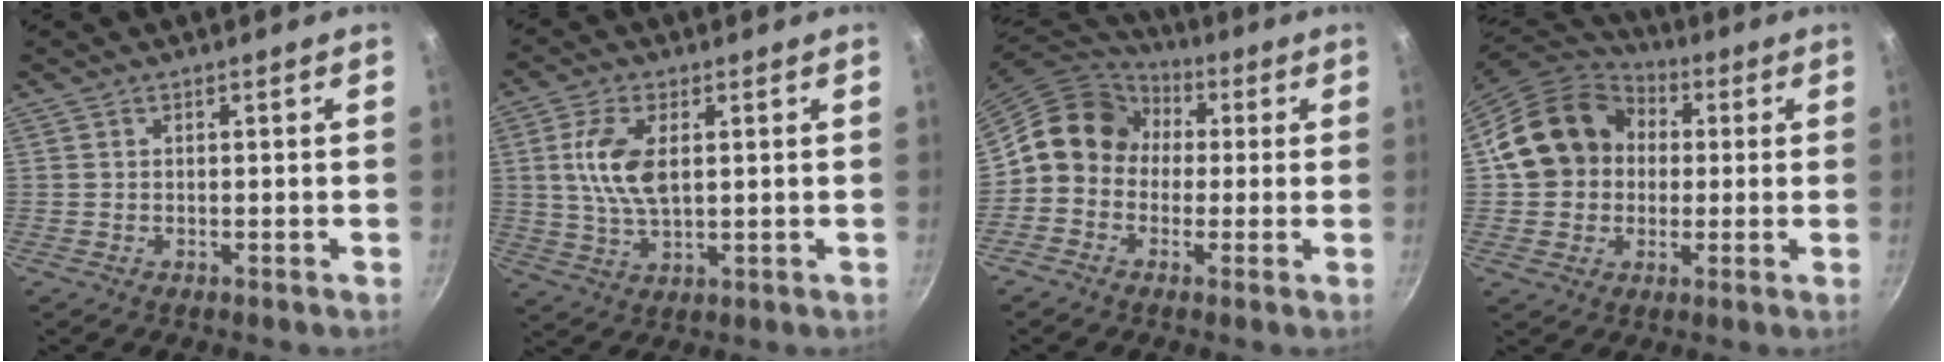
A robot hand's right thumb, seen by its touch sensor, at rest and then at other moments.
{"total": 9.4, "force": [1.8, 4.7, 7.9], "torque": [-0.154, -0.002, 0.035]}
{"total": 11.4, "force": [0.6, 10.0, 5.3], "torque": [-0.057, 0.030, -0.018]}
{"total": 17.0, "force": [2.2, 14.4, 8.9], "torque": [-0.136, 0.037, 0.027]}